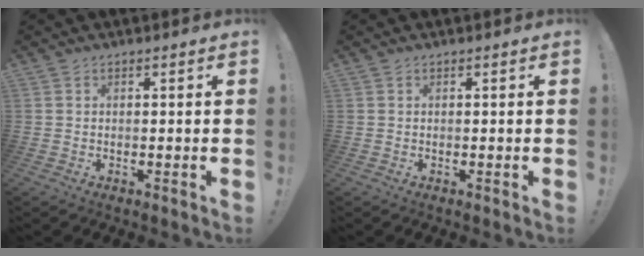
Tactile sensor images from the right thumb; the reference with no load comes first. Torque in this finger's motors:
{"motor_torque": [-0.04, 0.10, -0.09, 0.02, -0.01]}